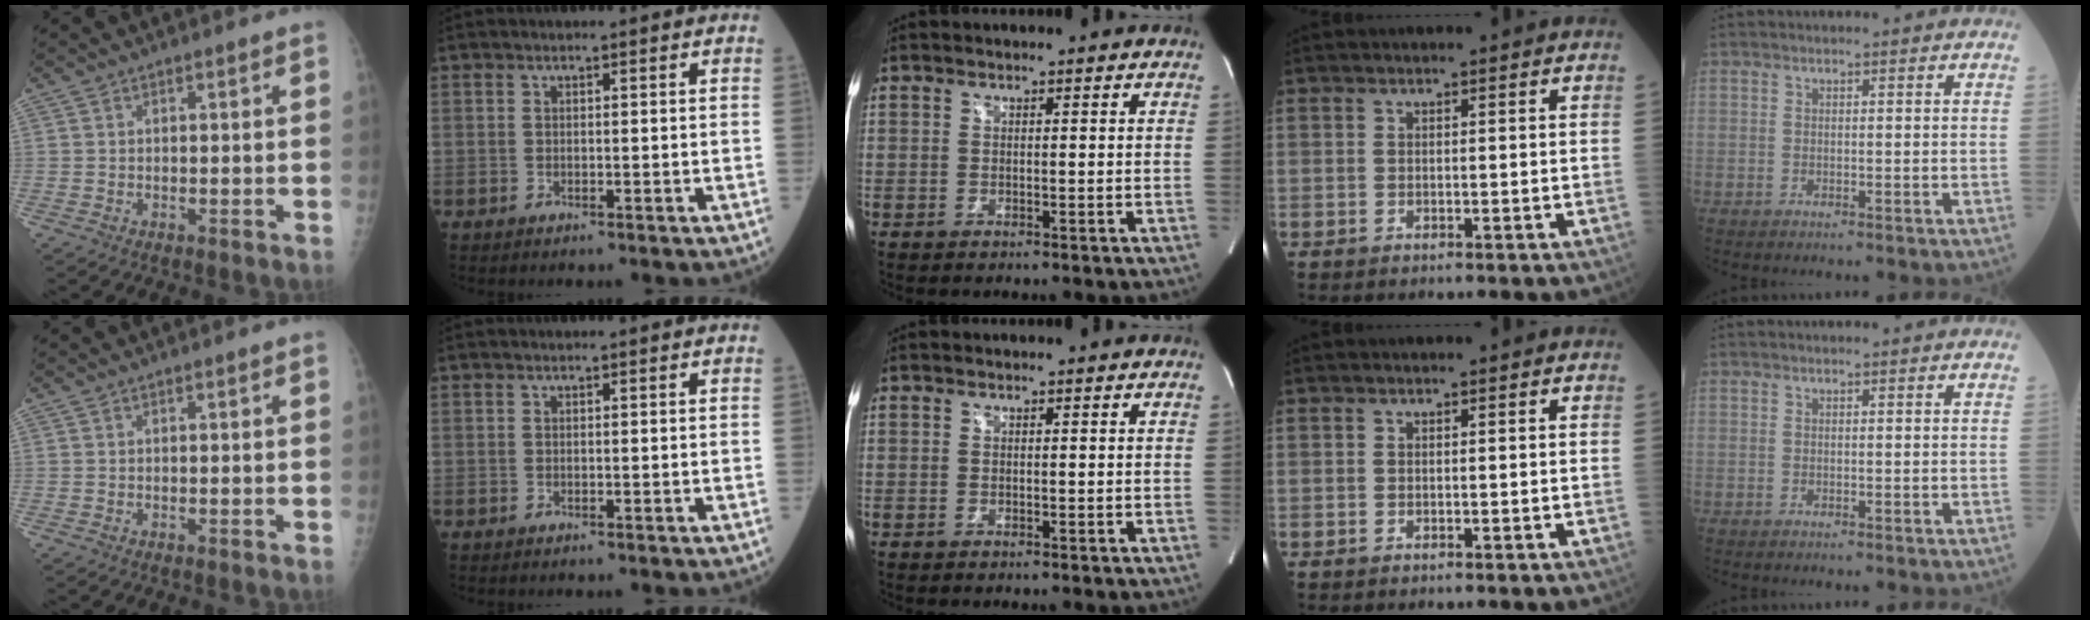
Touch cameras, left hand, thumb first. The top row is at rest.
{}